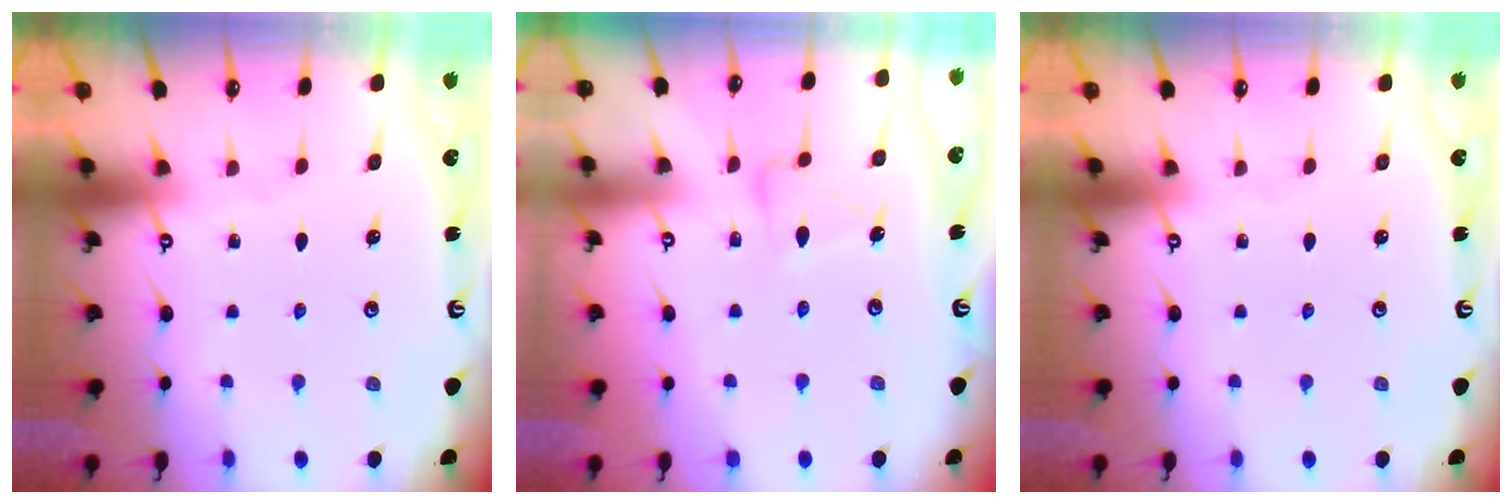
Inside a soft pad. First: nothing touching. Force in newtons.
{"total": 9.5, "press": 9.5, "slide": 0.5}
{"total": 0.0}